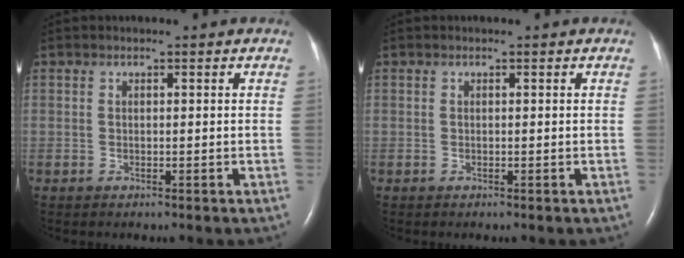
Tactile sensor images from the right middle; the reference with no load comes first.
{"total": 0.0}